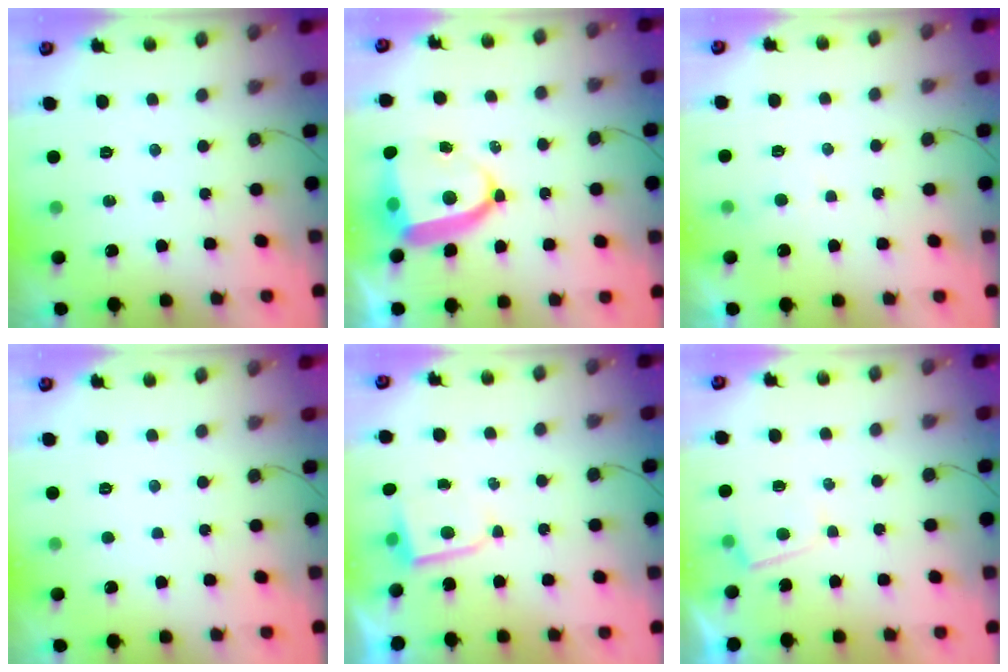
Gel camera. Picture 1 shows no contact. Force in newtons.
{"total": 9.5, "press": 9.4, "slide": 1.5}
{"total": 2.5, "press": 2.5, "slide": 0.3}
{"total": 2.2, "press": 2.2, "slide": 0.2}
{"total": 2.2, "press": 2.2, "slide": 0.3}
{"total": 2.3, "press": 2.2, "slide": 0.3}